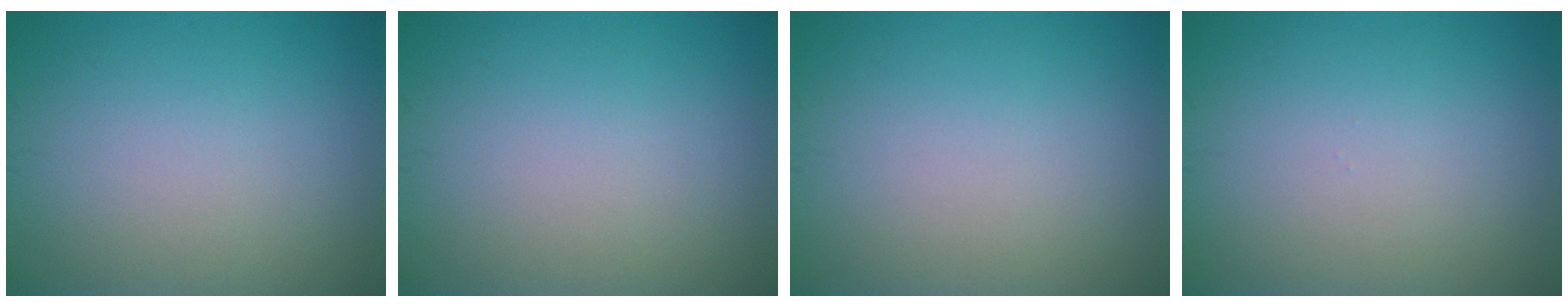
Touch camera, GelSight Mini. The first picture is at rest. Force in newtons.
{"total": 0.0}
{"total": 0.0}
{"total": 0.0}